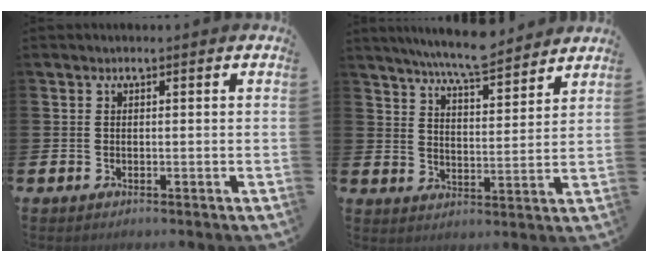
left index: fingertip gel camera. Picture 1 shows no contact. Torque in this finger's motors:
{"motor_torque": [1.06, -1.08, 1.02, 0.21]}